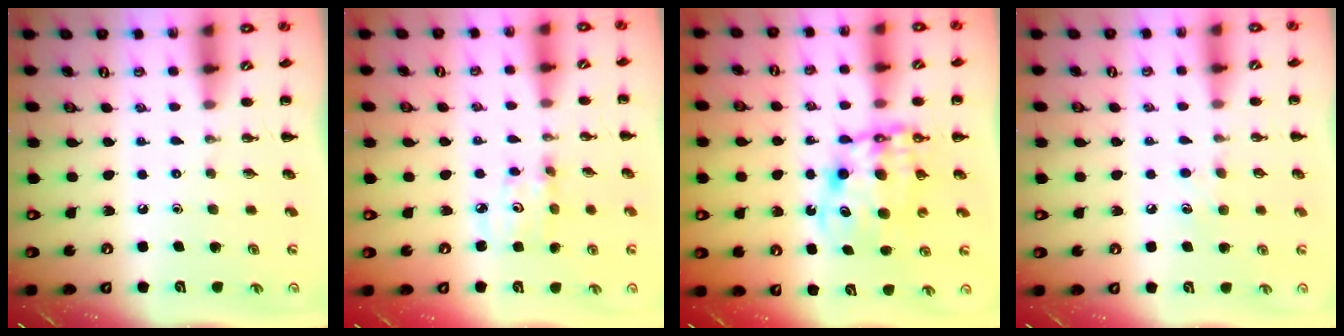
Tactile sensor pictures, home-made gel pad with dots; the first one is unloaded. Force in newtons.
{"total": 3.2, "press": 3.2, "slide": 0.5}
{"total": 10.5, "press": 10.1, "slide": 2.9}
{"total": 5.1, "press": 4.9, "slide": 1.3}